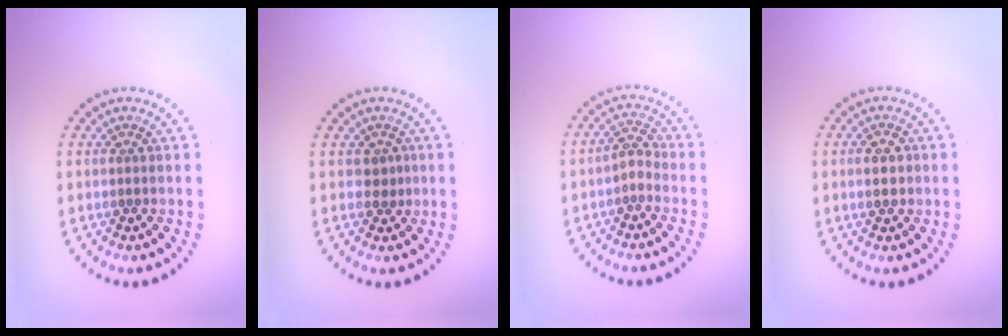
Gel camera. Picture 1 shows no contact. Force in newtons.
{"total": 1.3, "press": 1.0, "slide": 0.8}
{"total": 1.6, "press": 1.4, "slide": 0.9}
{"total": 2.4, "press": 2.4, "slide": 0.1}